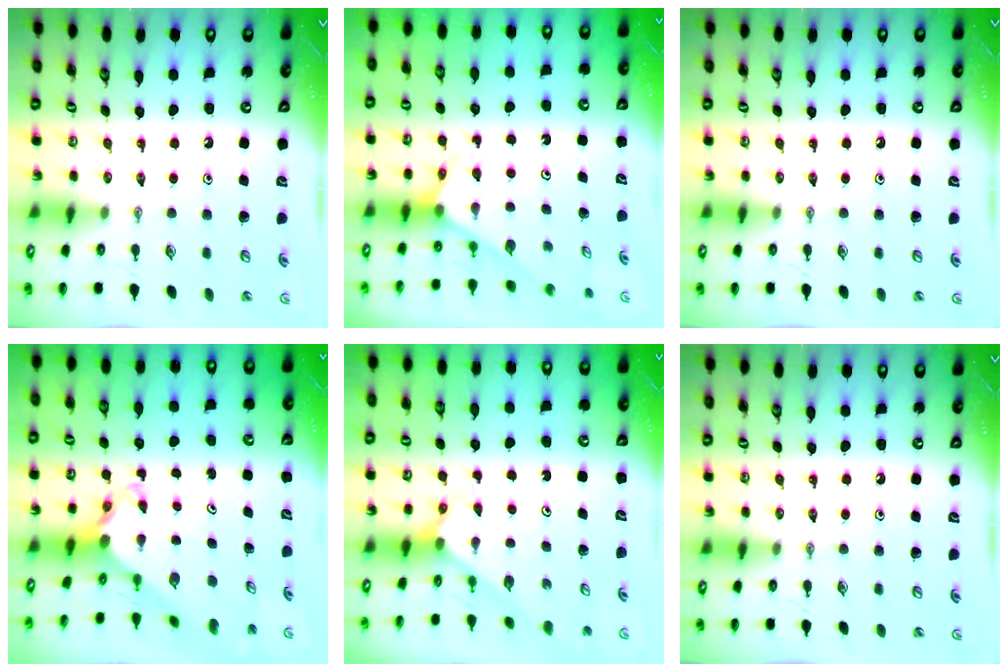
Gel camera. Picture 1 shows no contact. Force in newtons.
{"total": 2.7, "press": 2.7, "slide": 0.1}
{"total": 0.0}
{"total": 3.9, "press": 3.8, "slide": 0.4}
{"total": 2.1, "press": 2.1, "slide": 0.2}
{"total": 0.0}